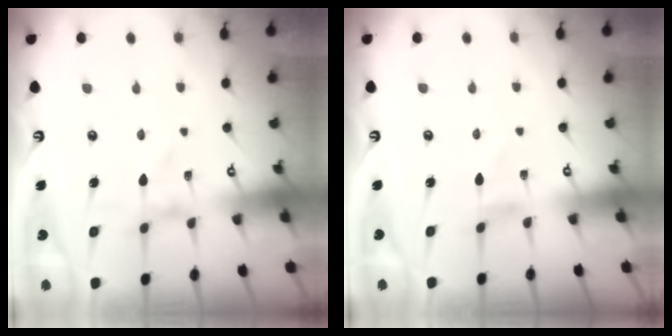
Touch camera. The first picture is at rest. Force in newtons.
{"total": 1.0, "press": 1.0, "slide": 0.1}